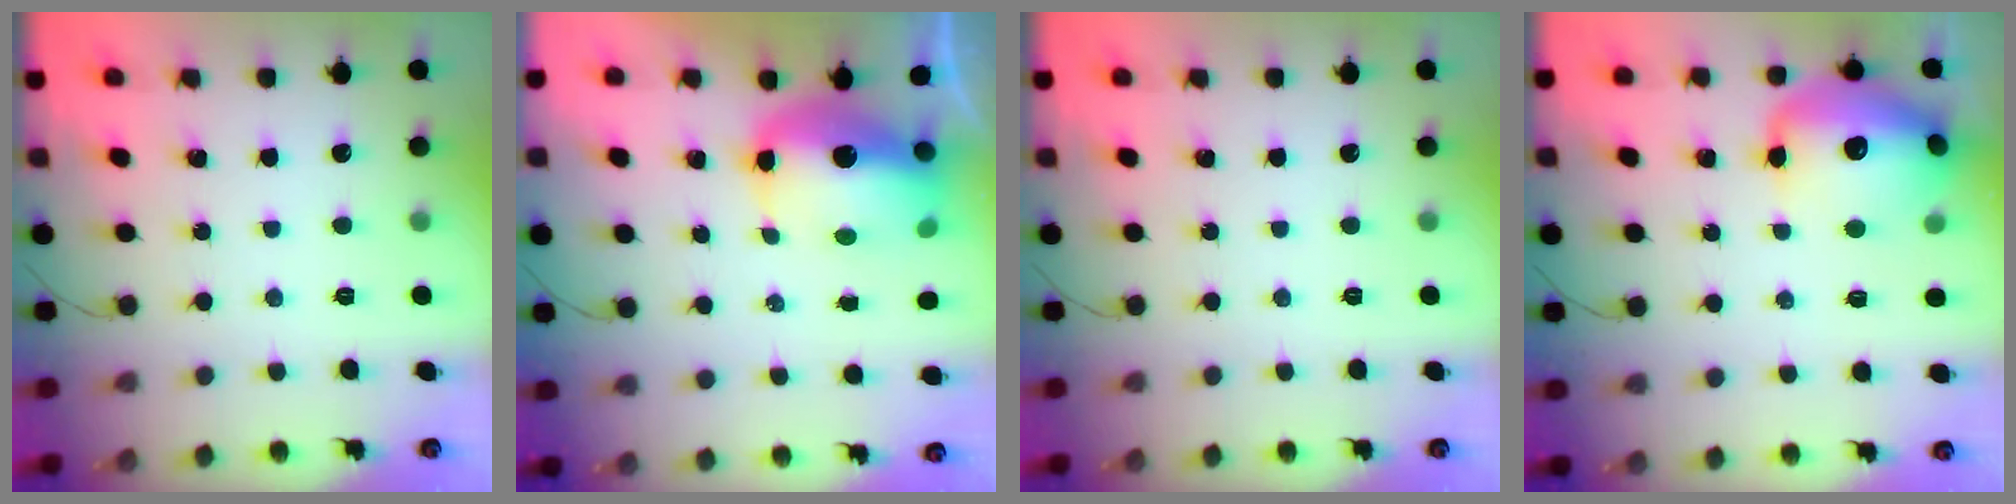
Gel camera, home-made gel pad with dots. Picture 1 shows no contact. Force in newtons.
{"total": 14.4, "press": 14.2, "slide": 2.6}
{"total": 0.0}
{"total": 17.0, "press": 16.3, "slide": 4.7}